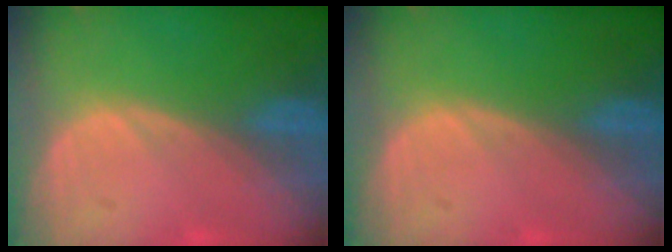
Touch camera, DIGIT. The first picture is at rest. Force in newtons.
{"total": 0.0}